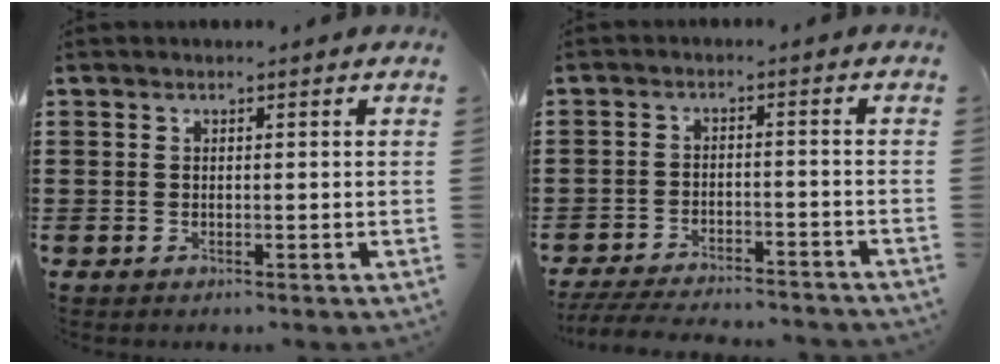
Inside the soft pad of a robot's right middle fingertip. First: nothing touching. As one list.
[{"total": 4.5, "force": [-4.4, 0.1, 1.2], "torque": [-0.025, -0.004, -0.088]}]